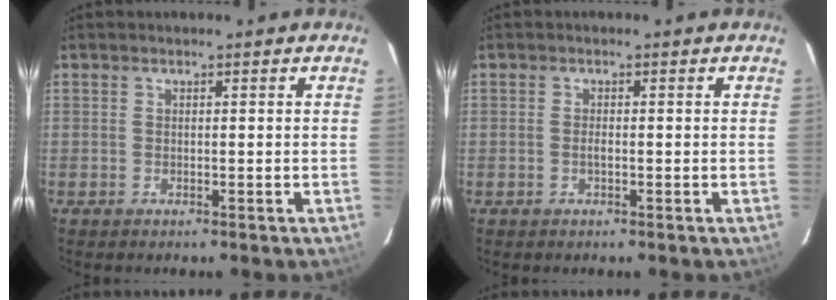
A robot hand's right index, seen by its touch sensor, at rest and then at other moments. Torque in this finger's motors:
{"motor_torque": [0.43, 0.00, 0.12, 0.04]}